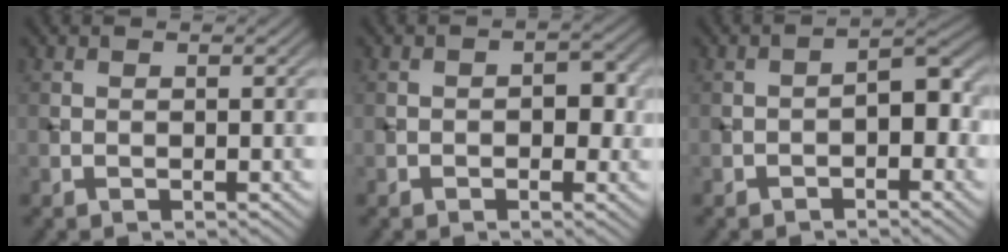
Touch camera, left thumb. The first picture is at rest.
{"total": 2.7, "force": [-0.3, 1.7, 2.1], "torque": [-0.027, -0.004, -0.007]}
{"total": 3.5, "force": [-1.4, 1.7, 2.7], "torque": [-0.033, 0.013, -0.028]}